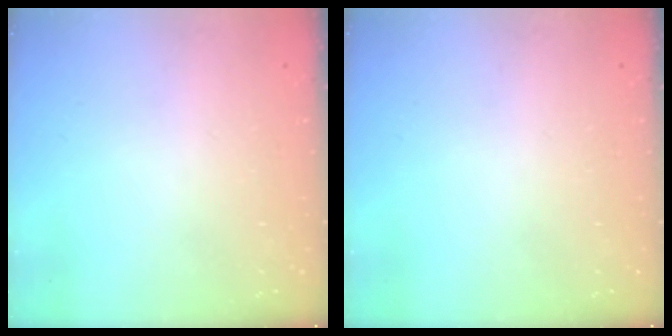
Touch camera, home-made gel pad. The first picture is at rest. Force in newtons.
{"total": 0.0}